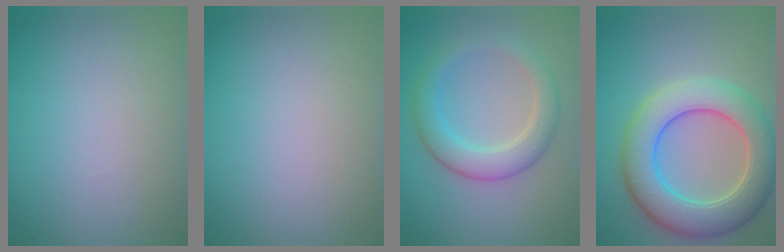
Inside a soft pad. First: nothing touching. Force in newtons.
{"total": 0.0}
{"total": 4.0, "press": 4.0, "slide": 0.1}
{"total": 8.1, "press": 8.1, "slide": 0.3}